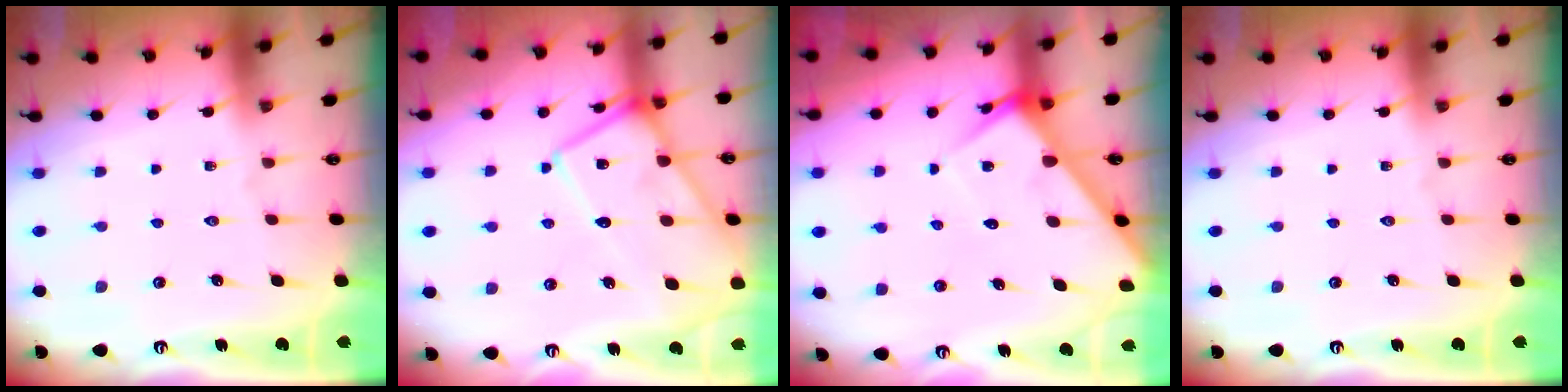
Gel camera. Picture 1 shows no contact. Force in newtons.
{"total": 13.9, "press": 13.8, "slide": 1.3}
{"total": 5.4, "press": 5.4, "slide": 0.5}
{"total": 0.0}